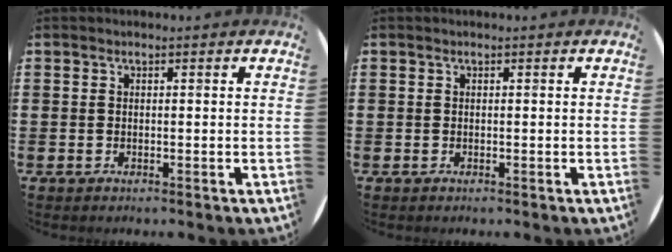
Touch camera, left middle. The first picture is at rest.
{"total": 0.0}